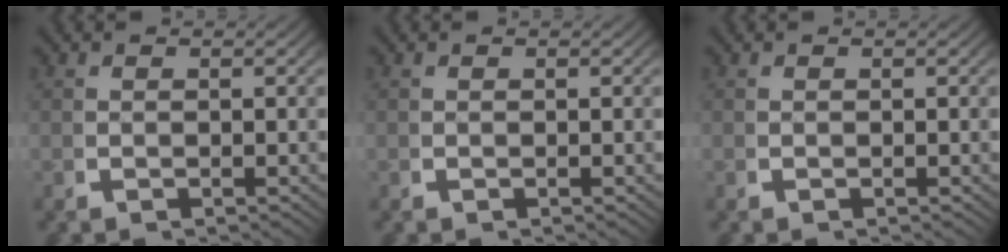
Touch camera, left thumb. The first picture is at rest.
{"total": 0.0}
{"total": 0.0}